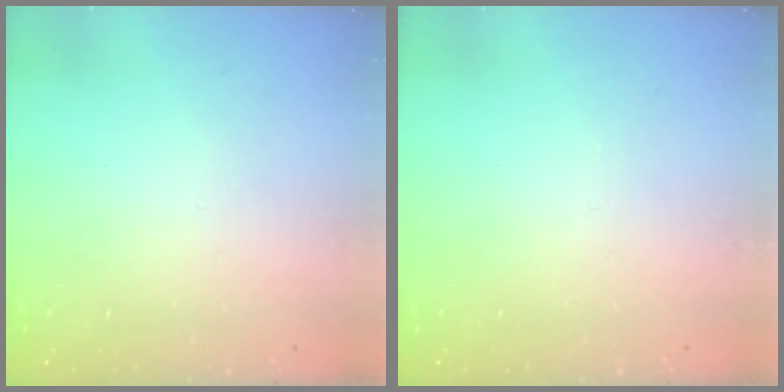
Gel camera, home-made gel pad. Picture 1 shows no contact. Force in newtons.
{"total": 0.0}